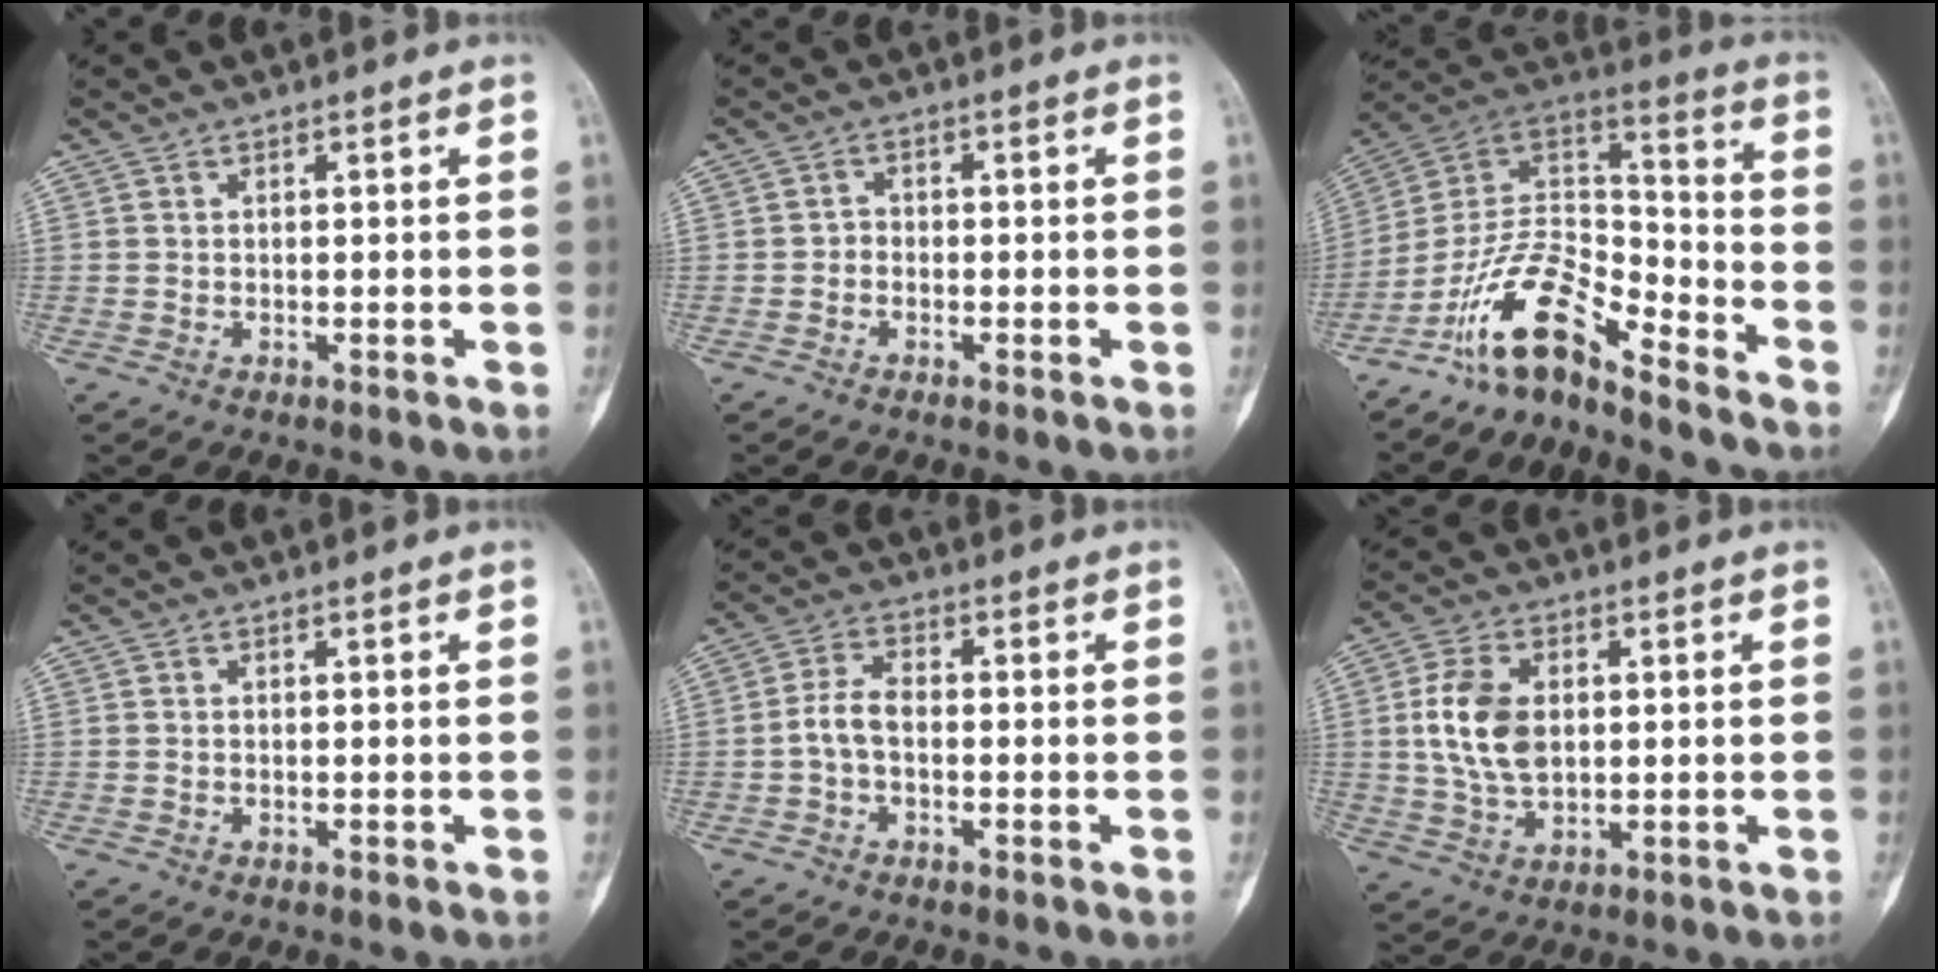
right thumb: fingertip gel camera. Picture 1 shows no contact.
{"total": 1.4, "force": [-0.8, 1.1, 0.5], "torque": [0.006, 0.007, -0.021]}
{"total": 14.3, "force": [-10.9, 4.7, 8.0], "torque": [-0.134, 0.105, -0.208]}
{"total": 0.0}
{"total": 4.5, "force": [-1.0, 2.6, 3.6], "torque": [-0.071, 0.019, -0.026]}
{"total": 10.1, "force": [1.1, 6.4, 7.7], "torque": [-0.143, 0.000, 0.025]}